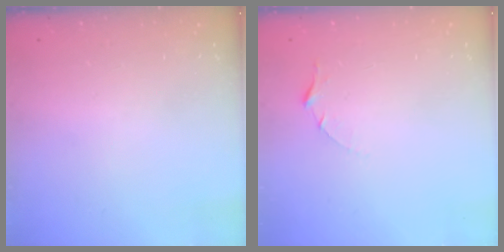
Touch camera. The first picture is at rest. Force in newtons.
{"total": 5.4, "press": 5.4, "slide": 0.5}